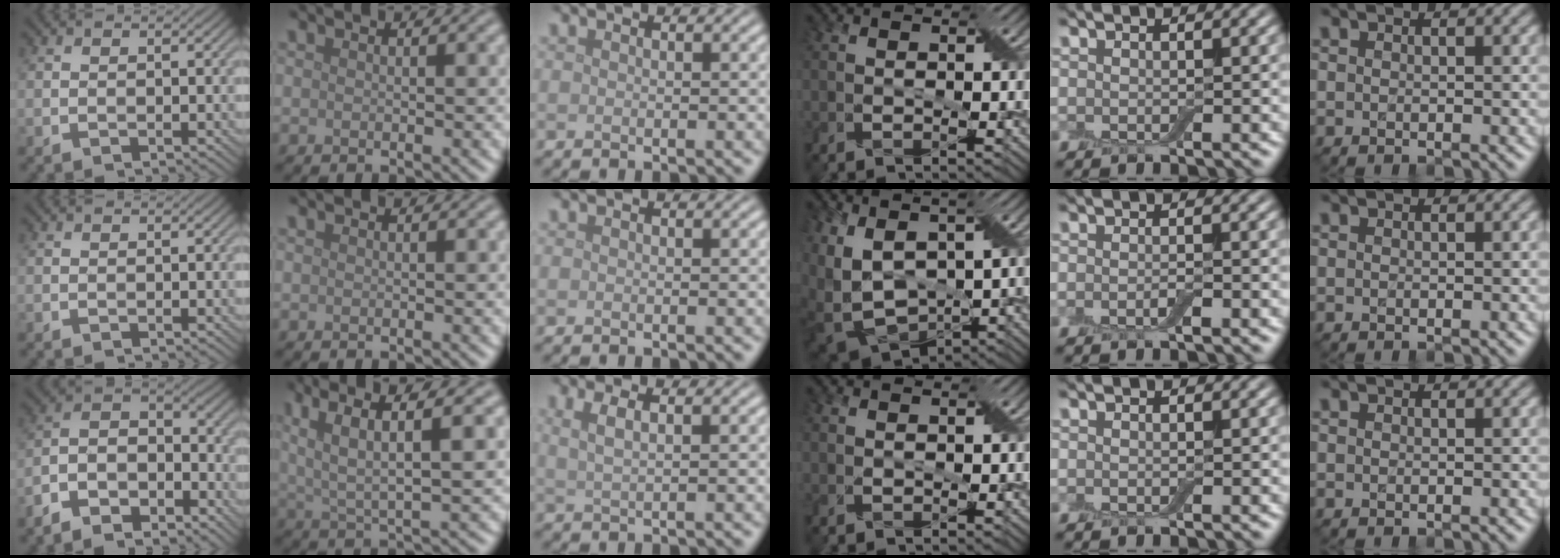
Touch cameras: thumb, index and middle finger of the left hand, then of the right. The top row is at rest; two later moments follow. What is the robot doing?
{"motion": "extract", "object": "backpack"}